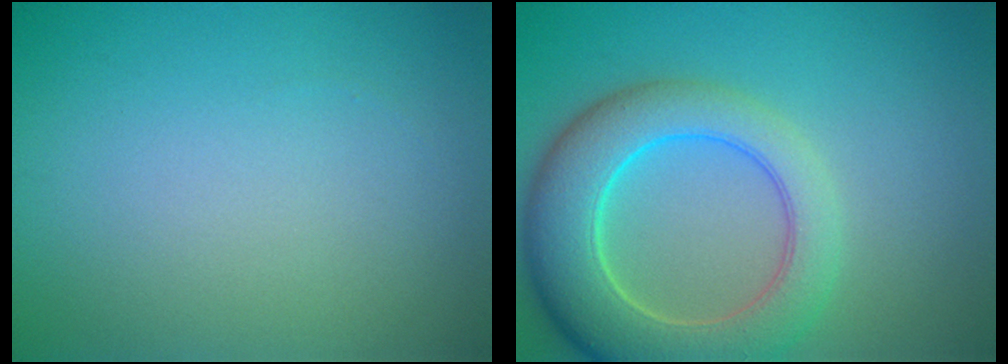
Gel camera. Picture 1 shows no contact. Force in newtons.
{"total": 8.1, "press": 8.1, "slide": 0.7}